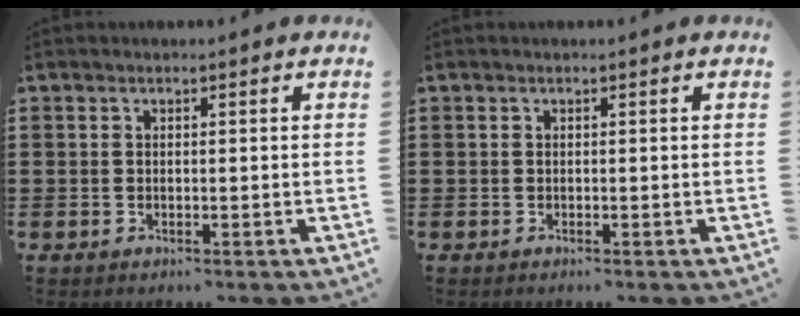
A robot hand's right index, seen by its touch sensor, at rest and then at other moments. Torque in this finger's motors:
{"motor_torque": [-0.92, 1.23, -0.02, -0.01]}